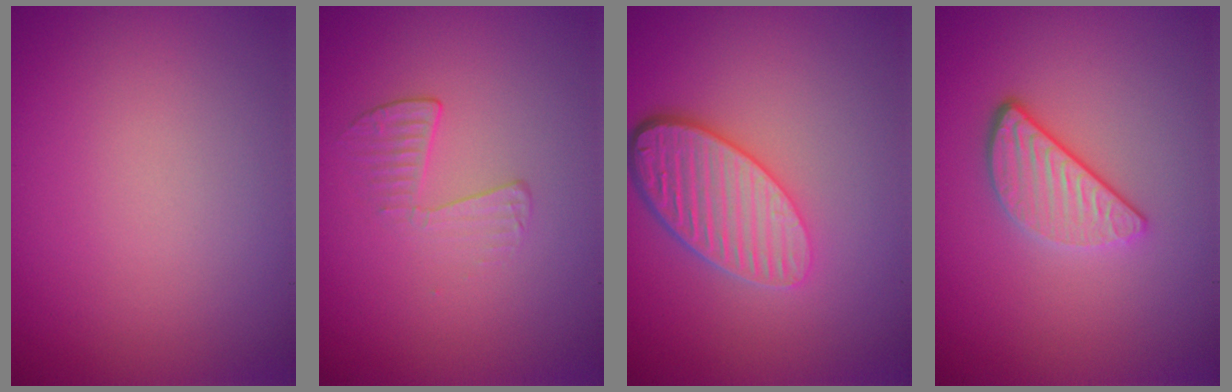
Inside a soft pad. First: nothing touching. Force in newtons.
{"total": 1.8, "press": 0.5, "slide": 1.7}
{"total": 5.3, "press": 3.9, "slide": 3.7}
{"total": 3.3, "press": 2.6, "slide": 2.0}